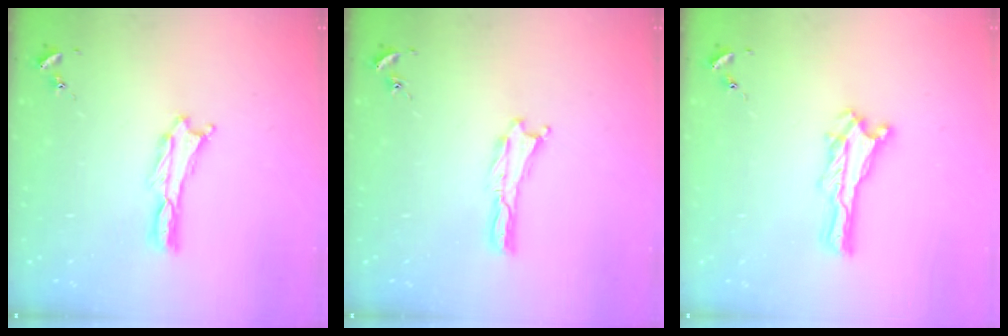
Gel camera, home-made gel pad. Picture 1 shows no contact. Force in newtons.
{"total": 0.0}
{"total": 0.0}